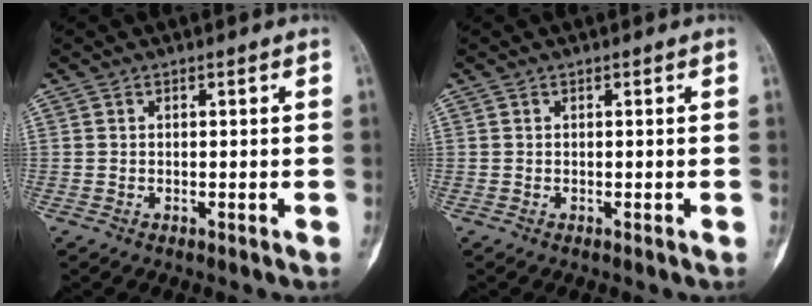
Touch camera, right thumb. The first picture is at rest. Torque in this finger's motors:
{"motor_torque": [0.61, 0.61, 0.10, 0.04, 0.00]}